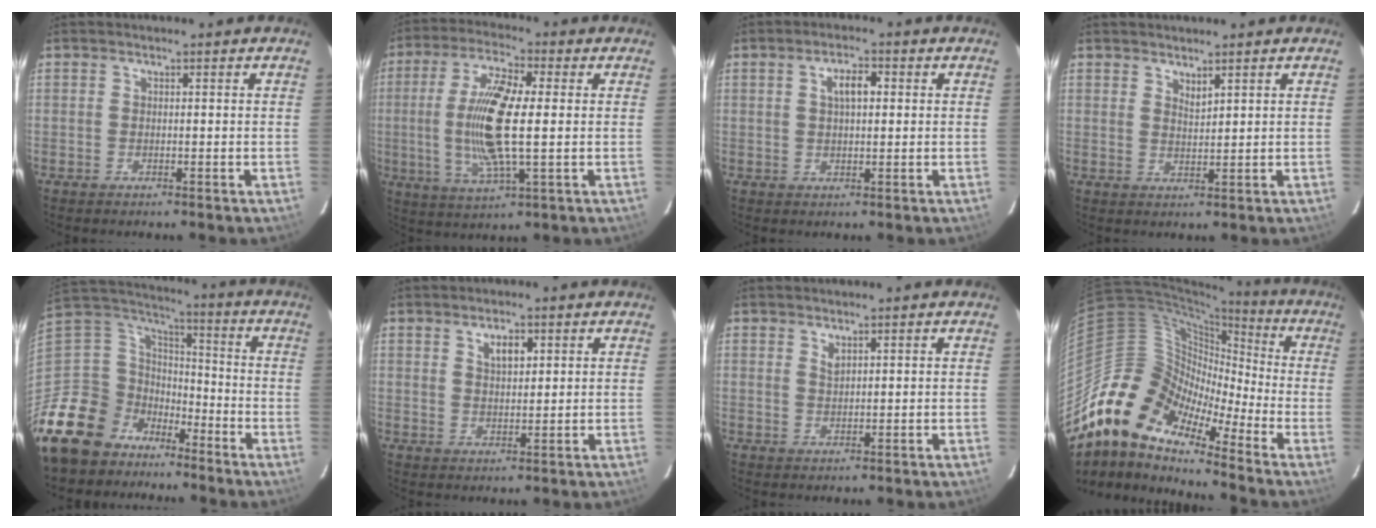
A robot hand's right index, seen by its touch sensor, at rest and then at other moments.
{"total": 14.2, "force": [0.1, 3.6, 13.8], "torque": [-0.277, 0.000, -0.003]}
{"total": 3.9, "force": [1.0, 1.8, 3.4], "torque": [-0.060, 0.011, 0.019]}
{"total": 1.9, "force": [1.7, 0.4, 0.8], "torque": [-0.014, -0.002, 0.030]}
{"total": 16.6, "force": [-12.3, 10.9, 3.0], "torque": [-0.108, 0.044, -0.222]}
{"total": 3.6, "force": [1.8, 1.7, 2.6], "torque": [-0.043, 0.005, 0.031]}
{"total": 1.3, "force": [1.0, 0.5, 0.7], "torque": [-0.011, 0.000, 0.020]}
{"total": 15.2, "force": [-11.9, 6.2, 7.3], "torque": [-0.115, 0.006, -0.253]}